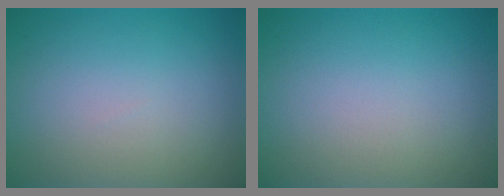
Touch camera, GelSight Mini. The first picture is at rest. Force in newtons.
{"total": 0.0}